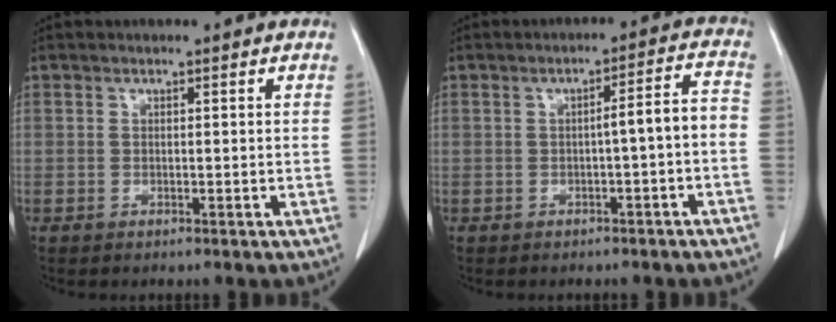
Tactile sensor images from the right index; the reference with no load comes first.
{"total": 4.8, "force": [-1.5, 0.1, 4.5], "torque": [-0.060, 0.021, -0.020]}